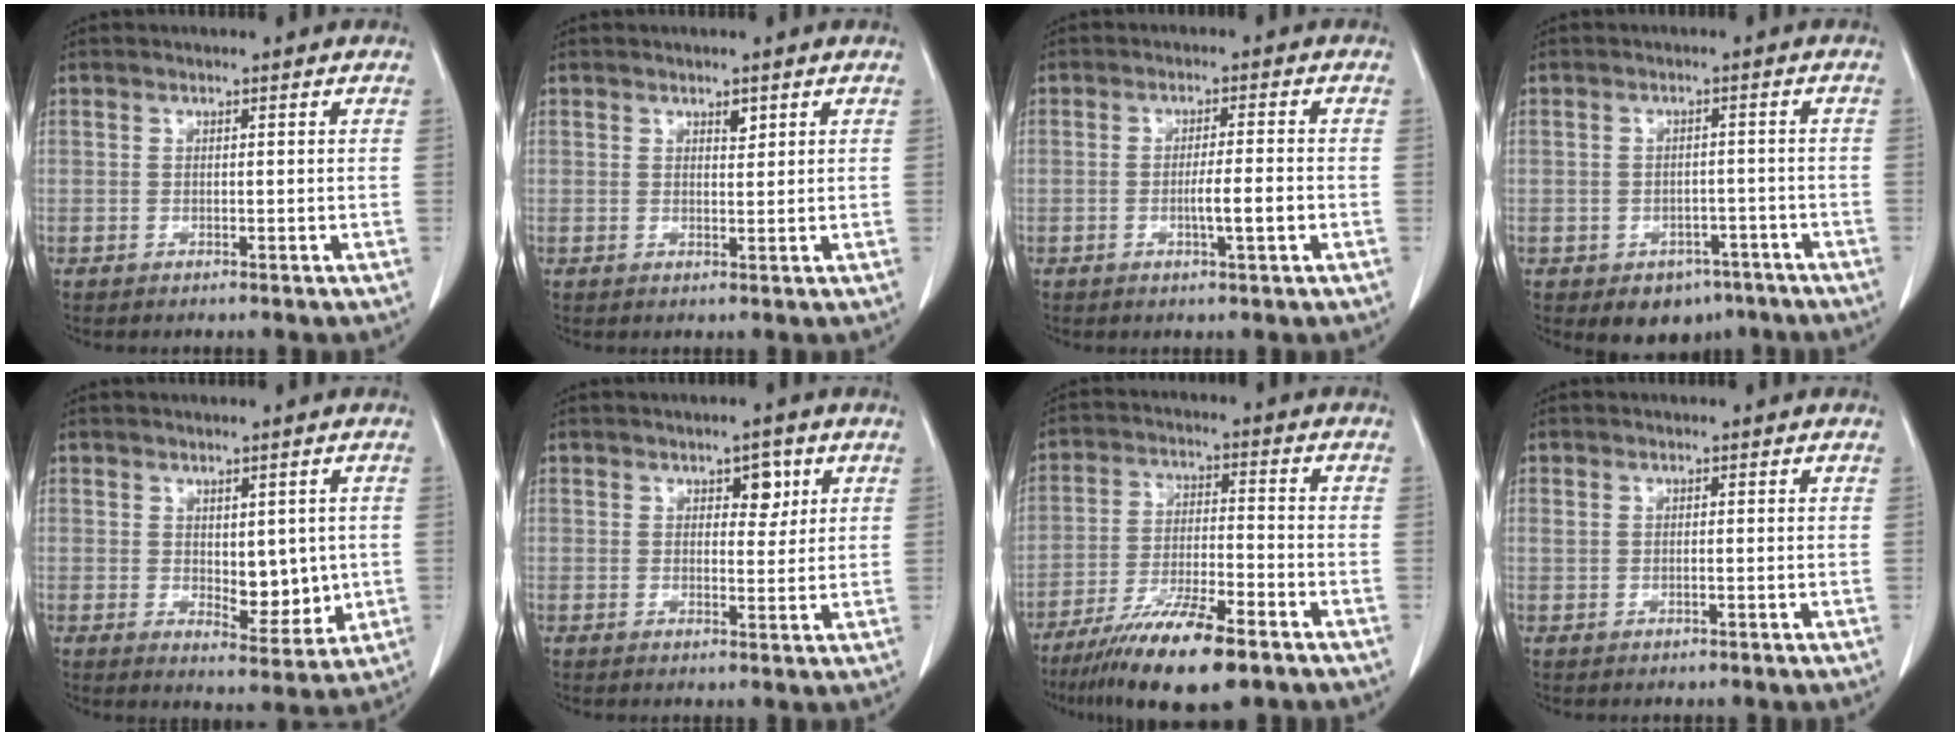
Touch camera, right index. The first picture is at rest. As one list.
[{"total": 1.3, "force": [0.9, 0.5, 0.8], "torque": [-0.012, -0.005, 0.013]}, {"total": 4.1, "force": [-1.1, 0.0, 4.0], "torque": [-0.063, -0.001, -0.015]}, {"total": 5.7, "force": [-3.7, 4.0, 1.9], "torque": [-0.012, 0.008, -0.043]}, {"total": 6.2, "force": [0.2, 3.1, 5.4], "torque": [-0.065, -0.009, 0.018]}, {"total": 3.2, "force": [1.5, 1.8, 2.2], "torque": [-0.024, 0.002, 0.021]}, {"total": 12.8, "force": [-8.8, 2.1, 9.1], "torque": [-0.162, -0.025, -0.151]}, {"total": 0.6, "force": [0.1, 0.3, 0.5], "torque": [-0.015, 0.008, 0.007]}]